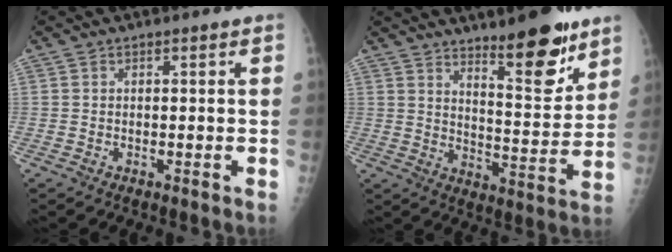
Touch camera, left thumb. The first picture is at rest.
{"total": 13.7, "force": [9.4, 3.8, 9.3], "torque": [-0.103, -0.074, 0.148]}